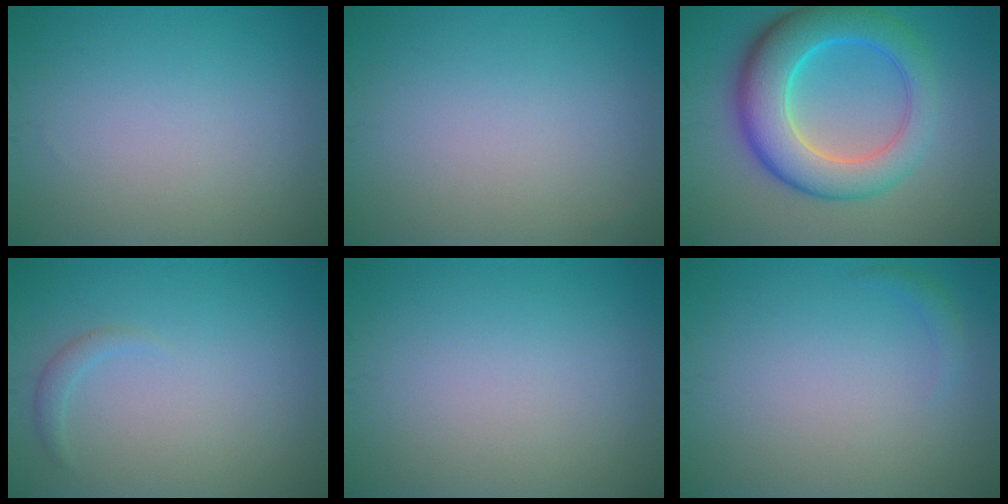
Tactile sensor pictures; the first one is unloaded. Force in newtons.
{"total": 0.0}
{"total": 8.9, "press": 8.9, "slide": 0.3}
{"total": 1.0, "press": 1.0, "slide": 0.1}
{"total": 0.0}
{"total": 0.8, "press": 0.8, "slide": 0.1}